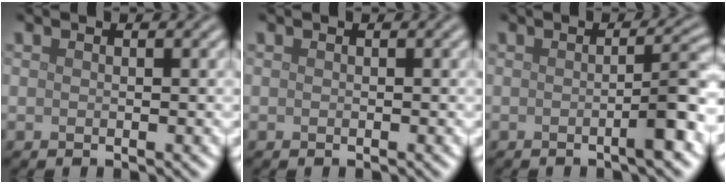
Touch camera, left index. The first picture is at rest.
{"total": 0.0}
{"total": 3.7, "force": [-0.8, 0.6, 3.6], "torque": [-0.044, 0.006, -0.018]}